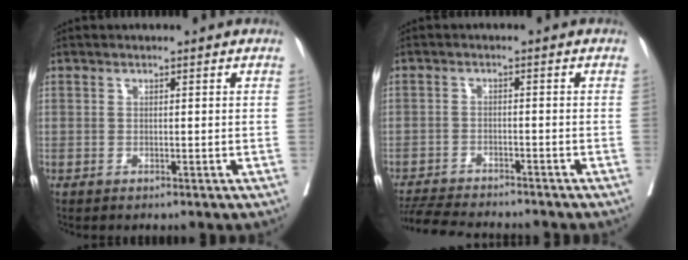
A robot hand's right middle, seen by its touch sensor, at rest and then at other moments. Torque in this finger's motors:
{"motor_torque": [0.13, -0.17, 0.05, 0.02]}